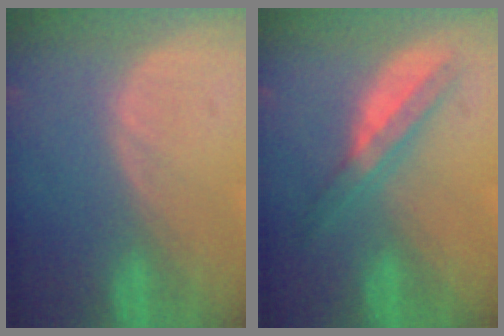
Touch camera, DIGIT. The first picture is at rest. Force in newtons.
{"total": 5.5, "press": 5.2, "slide": 1.8}